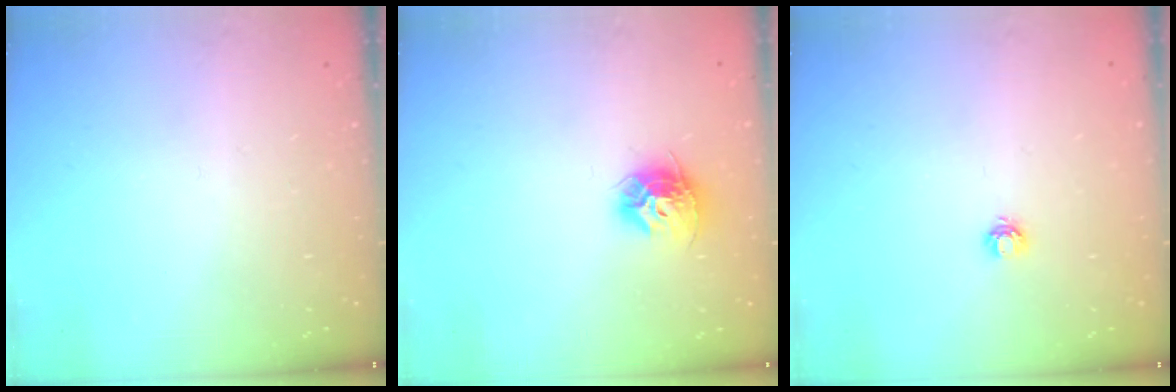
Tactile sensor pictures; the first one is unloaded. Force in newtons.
{"total": 9.9, "press": 9.8, "slide": 0.5}
{"total": 3.9, "press": 3.9, "slide": 0.5}